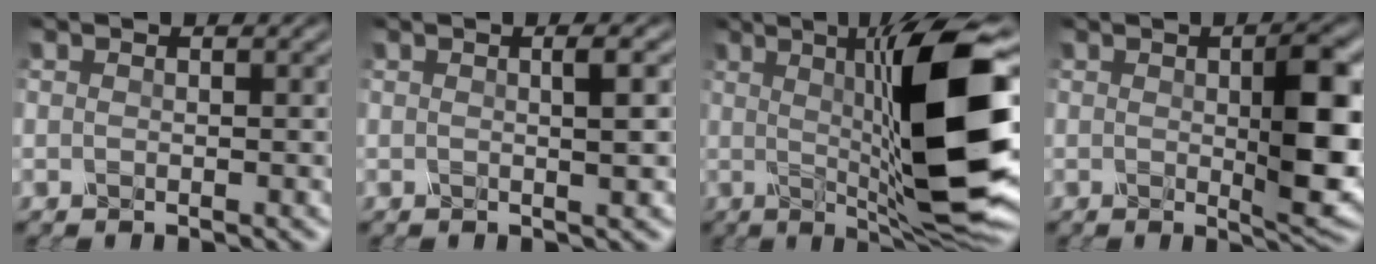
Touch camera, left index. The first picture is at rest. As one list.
[{"total": 2.2, "force": [0.3, 0.5, 2.1], "torque": [-0.028, 0.005, 0.000]}, {"total": 13.4, "force": [0.8, 2.2, 13.2], "torque": [-0.185, 0.004, 0.019]}, {"total": 6.5, "force": [0.4, 1.3, 6.3], "torque": [-0.082, -0.002, 0.009]}]